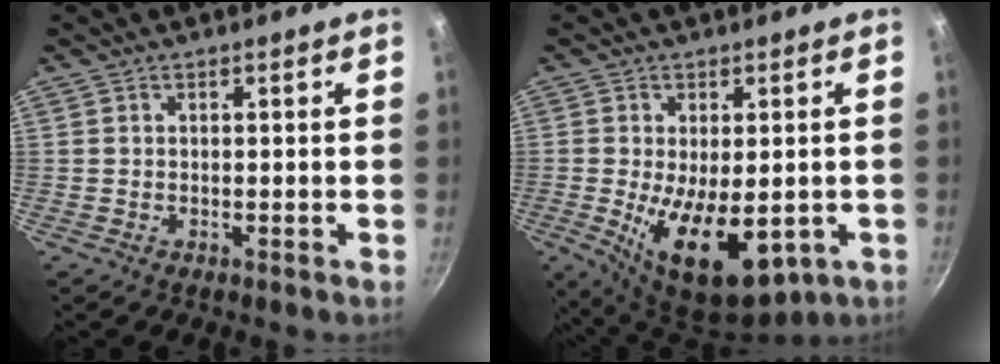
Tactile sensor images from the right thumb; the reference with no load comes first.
{"total": 14.9, "force": [-3.1, 7.7, 12.4], "torque": [-0.190, -0.017, -0.031]}